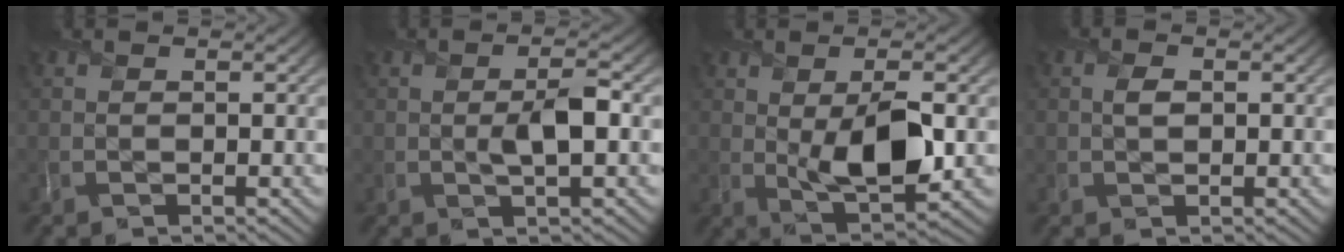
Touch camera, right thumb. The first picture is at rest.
{"total": 3.3, "force": [-0.2, 0.8, 3.2], "torque": [-0.058, 0.005, -0.004]}
{"total": 9.0, "force": [-0.1, 3.9, 8.1], "torque": [-0.146, -0.004, 0.002]}
{"total": 1.4, "force": [0.2, 0.8, 1.0], "torque": [-0.025, 0.001, 0.002]}